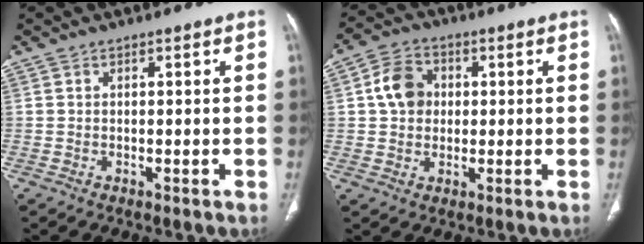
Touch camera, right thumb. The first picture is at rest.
{"total": 7.5, "force": [1.1, 6.2, 4.2], "torque": [-0.060, 0.010, 0.013]}